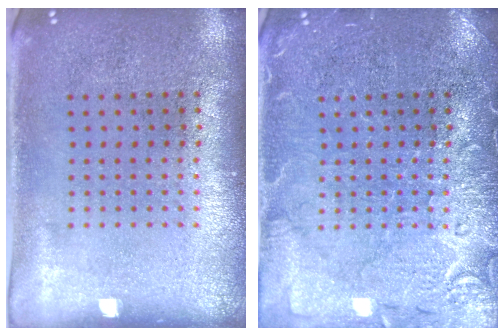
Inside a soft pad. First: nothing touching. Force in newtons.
{"total": 4.5, "press": 4.5, "slide": 0.7}